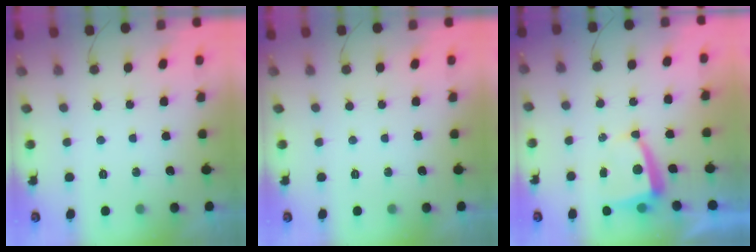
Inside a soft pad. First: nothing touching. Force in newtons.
{"total": 0.0}
{"total": 5.3, "press": 5.2, "slide": 0.7}